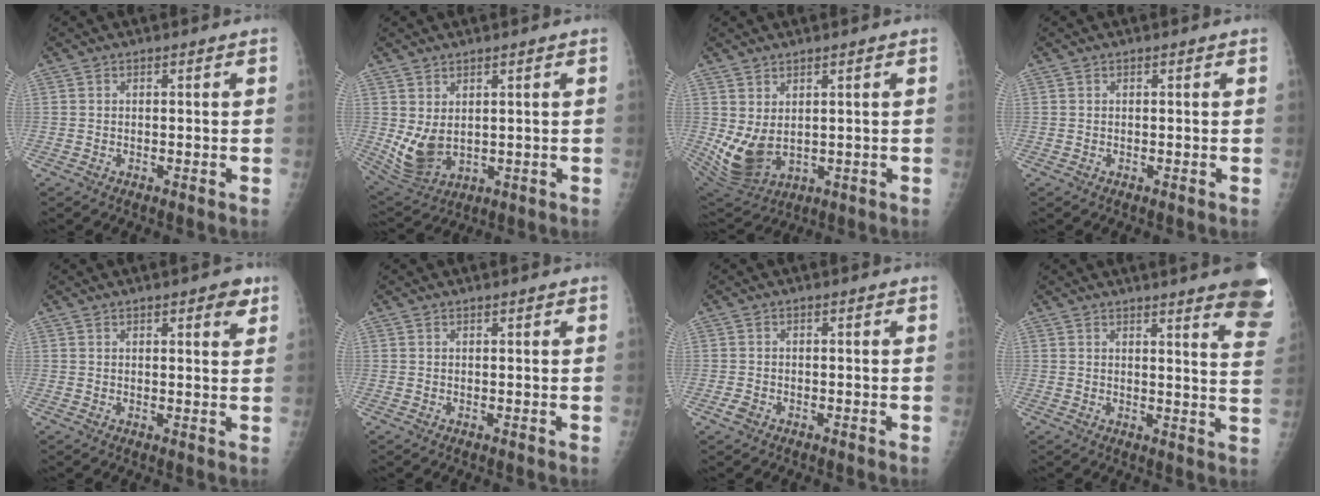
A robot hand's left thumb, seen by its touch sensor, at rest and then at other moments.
{"total": 7.7, "force": [1.2, 4.9, 5.8], "torque": [-0.105, -0.022, 0.044]}
{"total": 8.9, "force": [1.1, 5.6, 6.9], "torque": [-0.131, -0.022, 0.044]}
{"total": 0.0}
{"total": 3.9, "force": [2.3, 1.4, 2.9], "torque": [-0.026, -0.009, 0.026]}
{"total": 0.7, "force": [0.5, 0.2, 0.4], "torque": [-0.004, -0.001, 0.006]}
{"total": 1.4, "force": [-0.7, 1.0, 0.6], "torque": [-0.014, 0.000, -0.014]}
{"total": 14.7, "force": [10.8, 1.9, 9.8], "torque": [-0.093, -0.066, 0.111]}